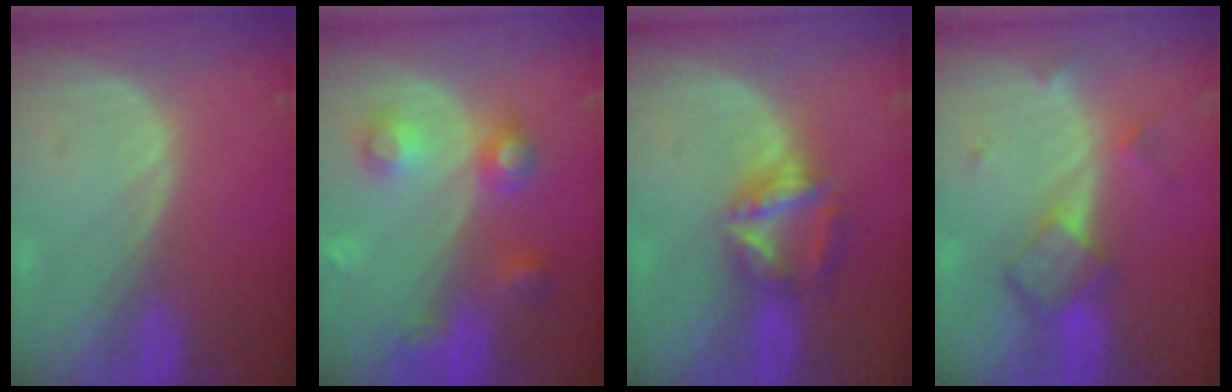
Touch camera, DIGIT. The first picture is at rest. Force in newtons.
{"total": 5.6, "press": 5.6, "slide": 0.3}
{"total": 5.7, "press": 5.6, "slide": 1.4}
{"total": 6.0, "press": 5.3, "slide": 2.8}